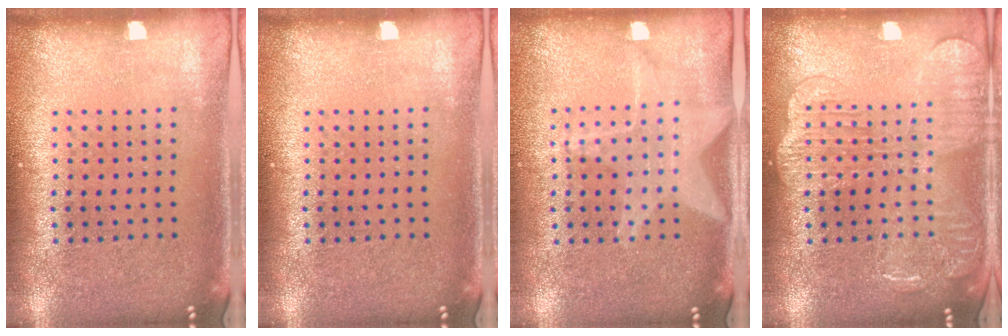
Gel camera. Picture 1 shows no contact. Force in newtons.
{"total": 0.0}
{"total": 1.6, "press": 1.5, "slide": 0.6}
{"total": 2.3, "press": 2.2, "slide": 0.4}